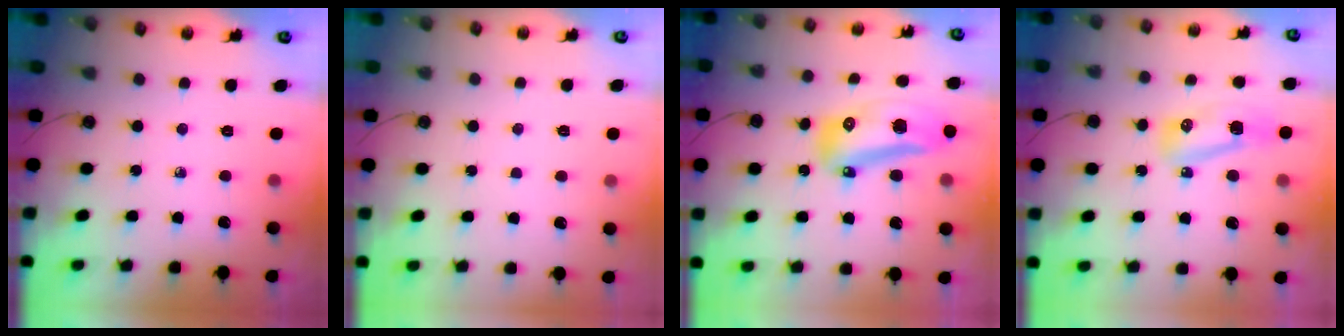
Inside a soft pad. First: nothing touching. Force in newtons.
{"total": 1.1, "press": 1.1, "slide": 0.1}
{"total": 15.8, "press": 15.0, "slide": 5.0}
{"total": 19.7, "press": 11.5, "slide": 15.9}